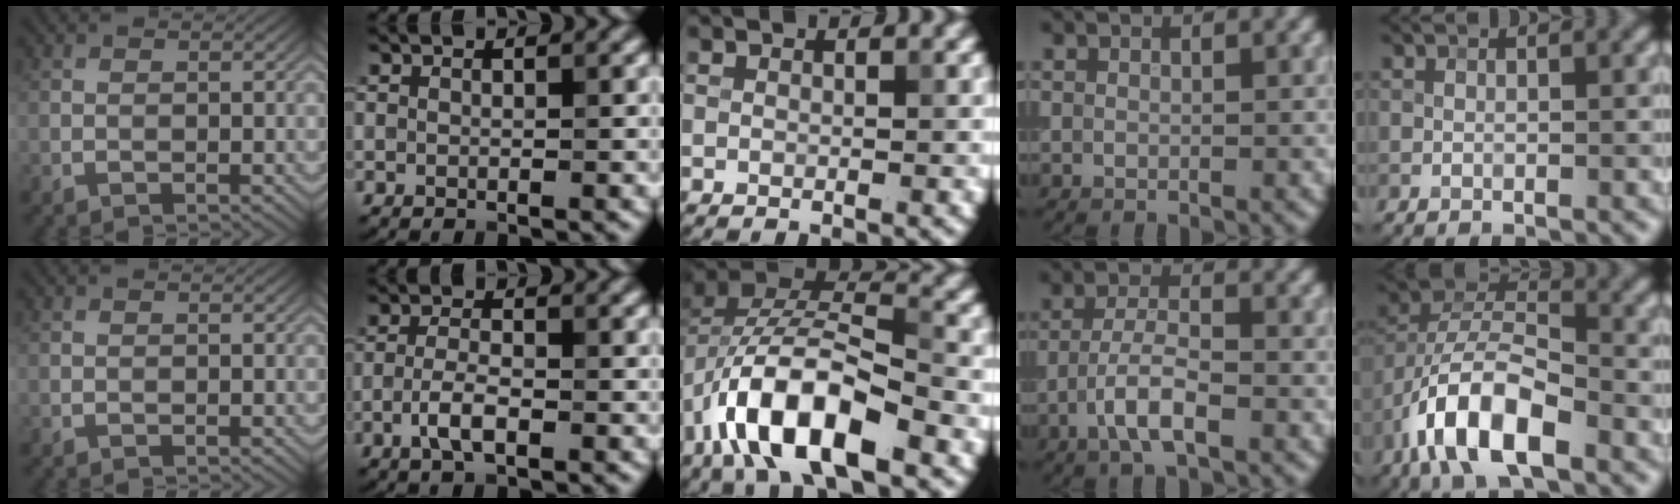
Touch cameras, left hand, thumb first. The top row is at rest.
{"index": {"total": 2.8, "force": [-1.1, 1.0, 2.3], "torque": [-0.049, 0.003, -0.027]}, "middle": {"total": 11.0, "force": [-4.9, 4.9, 8.5], "torque": [-0.158, 0.009, -0.092]}, "ring": {"total": 3.8, "force": [-1.8, 1.1, 3.2], "torque": [-0.066, 0.005, -0.040]}, "little": {"total": 9.2, "force": [-4.5, 4.1, 6.9], "torque": [-0.121, 0.014, -0.088]}}